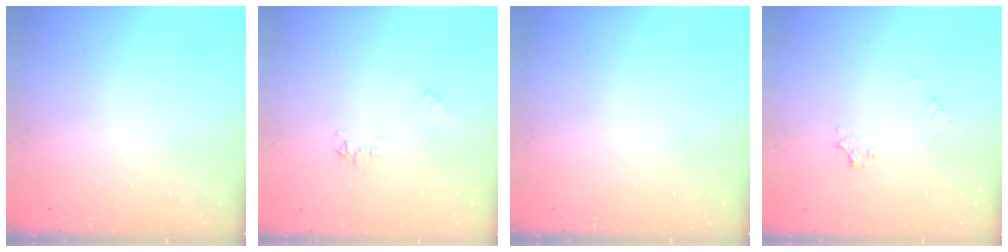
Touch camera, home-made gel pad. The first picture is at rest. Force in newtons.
{"total": 5.0, "press": 5.0, "slide": 0.6}
{"total": 0.0}
{"total": 4.3, "press": 4.2, "slide": 0.5}